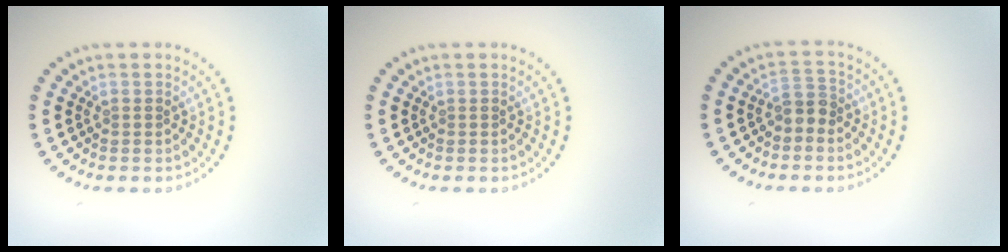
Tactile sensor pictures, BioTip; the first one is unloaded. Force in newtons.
{"total": 0.0}
{"total": 1.9, "press": 1.5, "slide": 1.0}